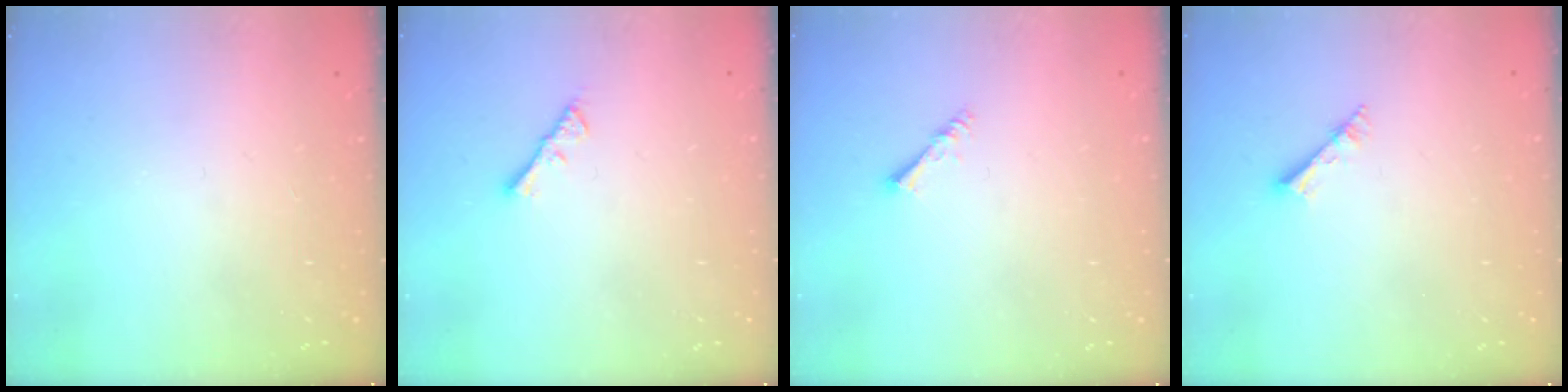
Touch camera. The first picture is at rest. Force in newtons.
{"total": 2.3, "press": 2.2, "slide": 0.4}
{"total": 1.6, "press": 1.5, "slide": 0.3}
{"total": 2.7, "press": 2.7, "slide": 0.3}